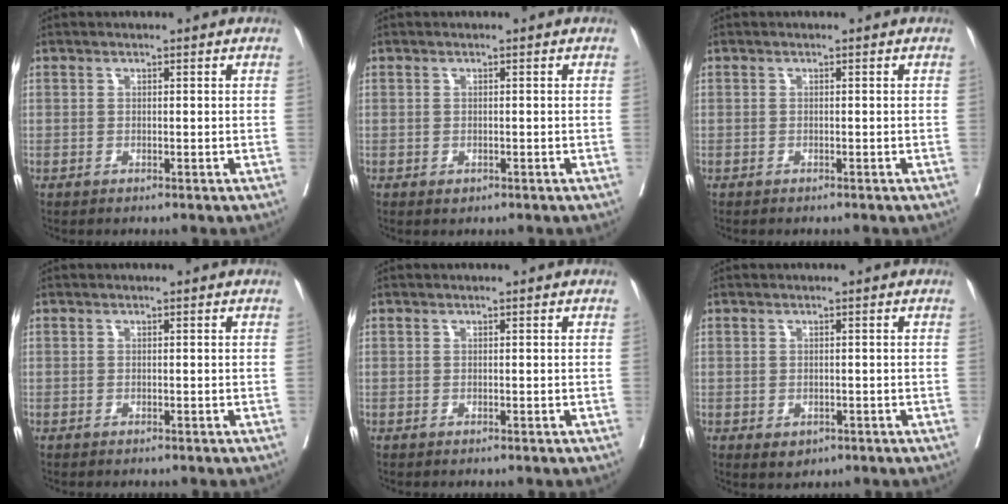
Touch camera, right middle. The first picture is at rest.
{"total": 0.6, "force": [-0.3, 0.5, 0.3], "torque": [-0.005, 0.001, 0.000]}
{"total": 1.1, "force": [-1.0, 0.3, 0.4], "torque": [-0.009, -0.003, -0.015]}
{"total": 0.0}
{"total": 0.0}
{"total": 1.9, "force": [-0.7, 1.4, 1.0], "torque": [-0.012, 0.000, 0.001]}